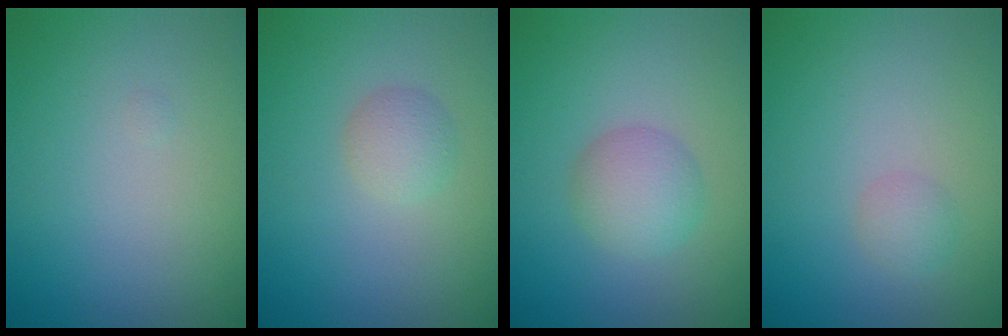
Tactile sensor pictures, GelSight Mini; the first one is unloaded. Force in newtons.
{"total": 1.7, "press": 1.7, "slide": 0.2}
{"total": 2.9, "press": 2.9, "slide": 0.1}
{"total": 1.2, "press": 1.2, "slide": 0.0}